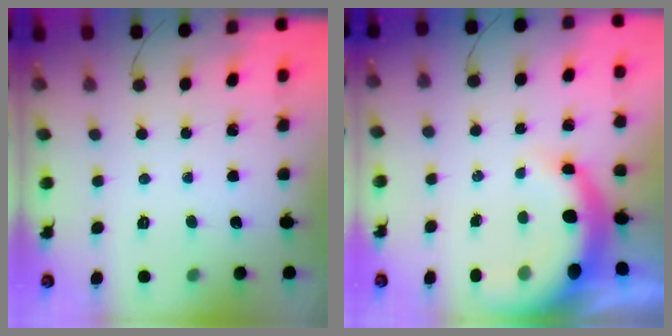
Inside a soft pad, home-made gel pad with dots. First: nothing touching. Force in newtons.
{"total": 7.5, "press": 7.4, "slide": 1.5}